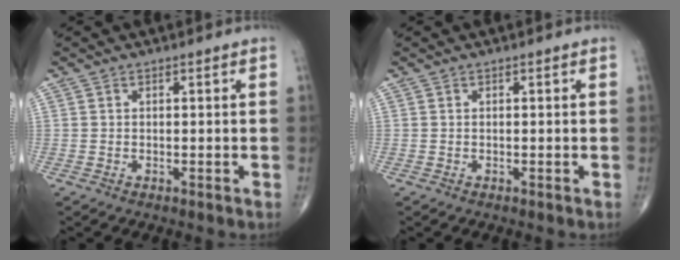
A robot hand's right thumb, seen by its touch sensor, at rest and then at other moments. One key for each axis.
{"total": 0.0}